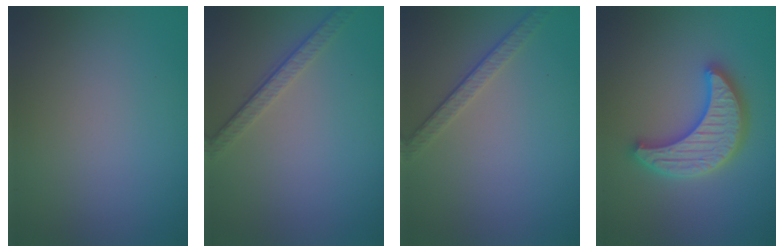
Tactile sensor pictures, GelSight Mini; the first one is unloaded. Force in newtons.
{"total": 3.1, "press": 2.3, "slide": 2.1}
{"total": 2.5, "press": 2.1, "slide": 1.4}
{"total": 5.3, "press": 5.2, "slide": 0.9}